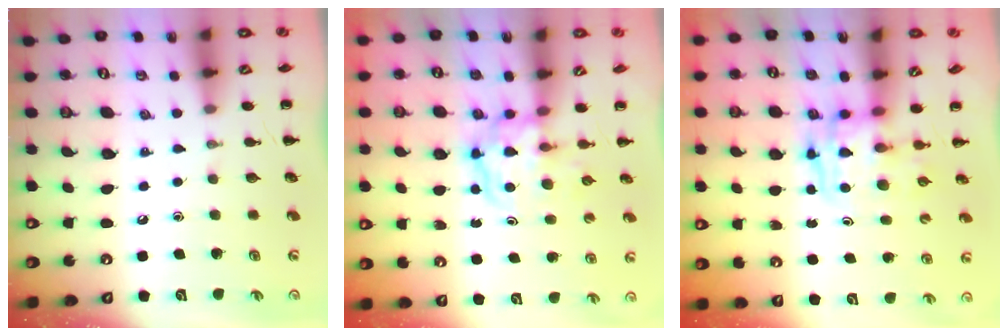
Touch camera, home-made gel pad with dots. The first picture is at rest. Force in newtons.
{"total": 3.8, "press": 3.7, "slide": 0.4}
{"total": 3.2, "press": 3.1, "slide": 0.6}